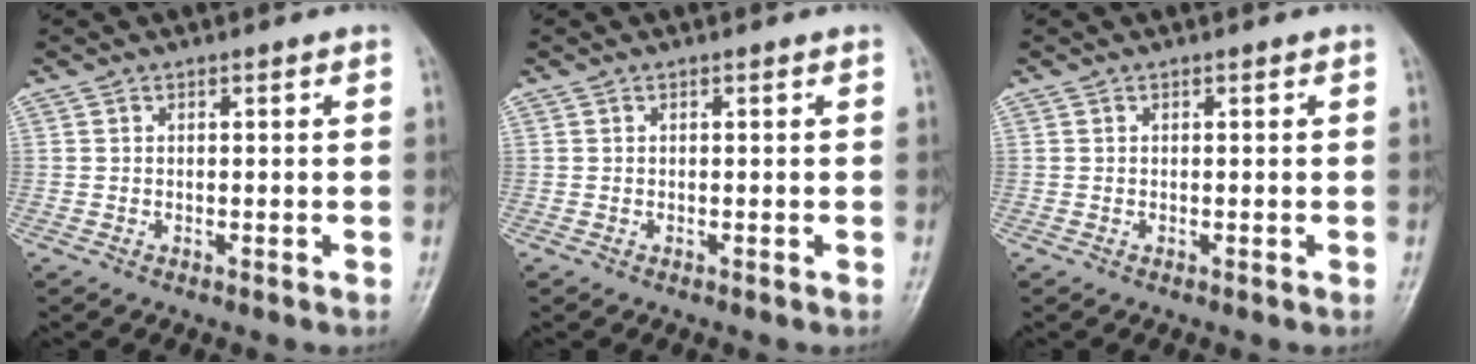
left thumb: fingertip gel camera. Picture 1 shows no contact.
{"total": 0.0}
{"total": 0.0}